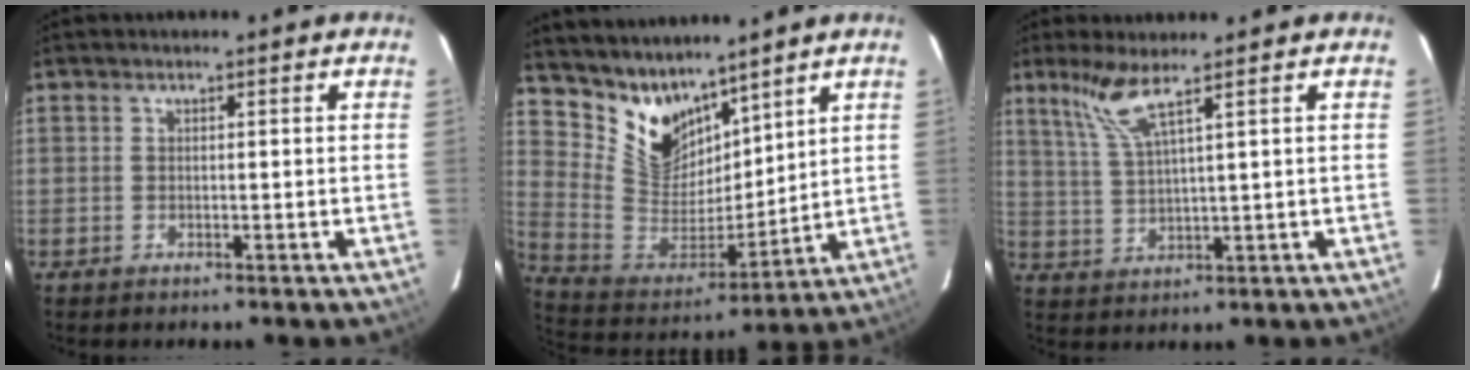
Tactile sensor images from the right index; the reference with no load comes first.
{"total": 13.6, "force": [10.8, 7.2, 4.0], "torque": [-0.094, -0.004, 0.222]}
{"total": 6.5, "force": [4.7, 1.2, 4.3], "torque": [-0.092, 0.002, 0.103]}